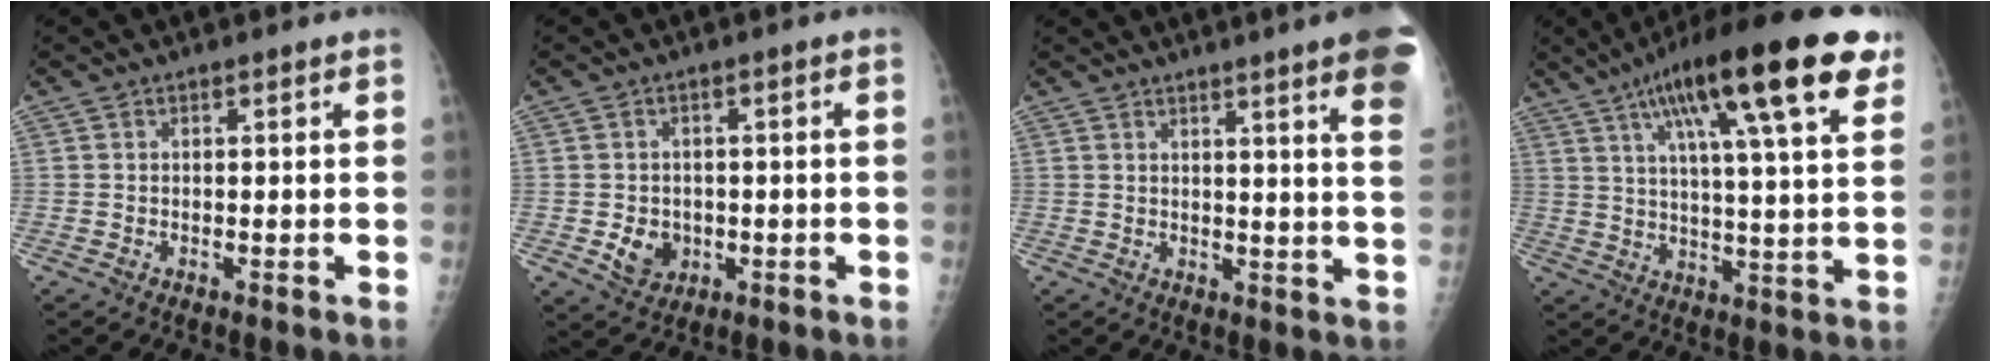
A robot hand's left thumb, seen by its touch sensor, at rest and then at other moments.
{"total": 5.0, "force": [-1.1, 4.2, 2.5], "torque": [-0.023, 0.005, -0.007]}
{"total": 12.7, "force": [8.0, 0.2, 9.8], "torque": [-0.111, -0.032, 0.077]}
{"total": 23.8, "force": [12.4, 4.9, 19.7], "torque": [-0.300, -0.007, 0.186]}